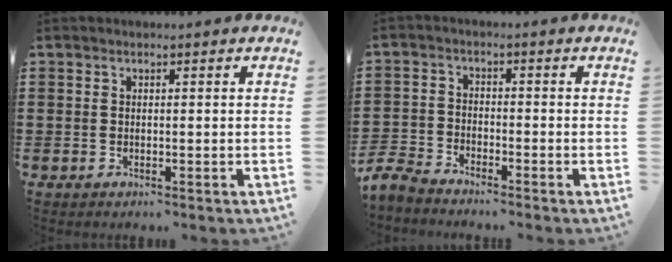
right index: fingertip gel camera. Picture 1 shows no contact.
{"total": 3.8, "force": [-3.7, 0.6, 0.4], "torque": [-0.032, -0.005, -0.083]}